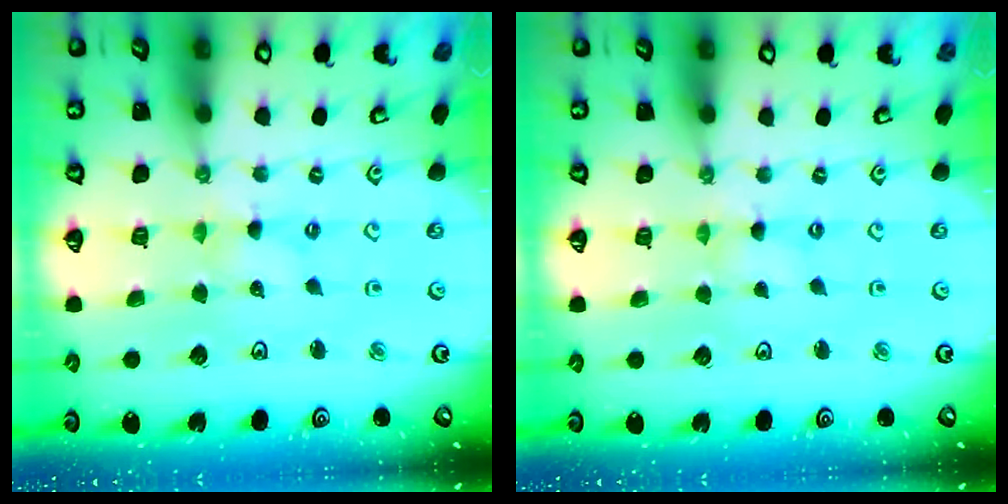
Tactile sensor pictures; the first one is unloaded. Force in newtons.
{"total": 0.0}